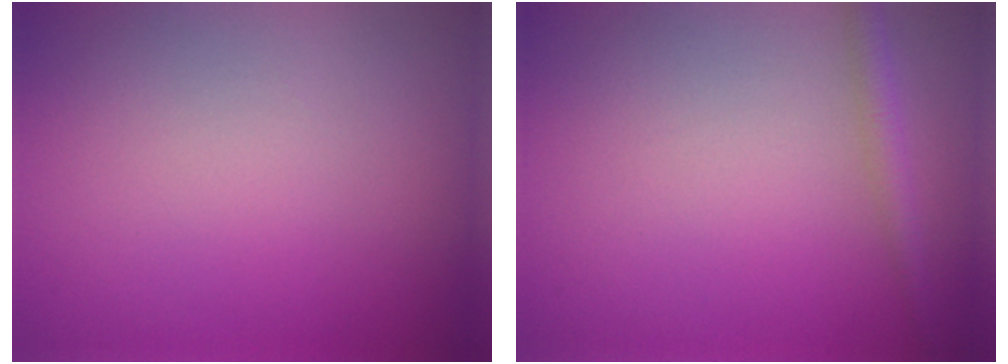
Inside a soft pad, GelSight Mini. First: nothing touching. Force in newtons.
{"total": 1.8, "press": 1.8, "slide": 0.1}